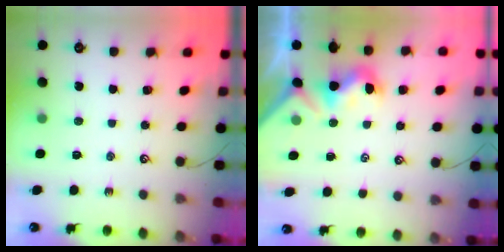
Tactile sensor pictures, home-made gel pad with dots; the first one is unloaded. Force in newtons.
{"total": 0.8, "press": 0.5, "slide": 0.6}